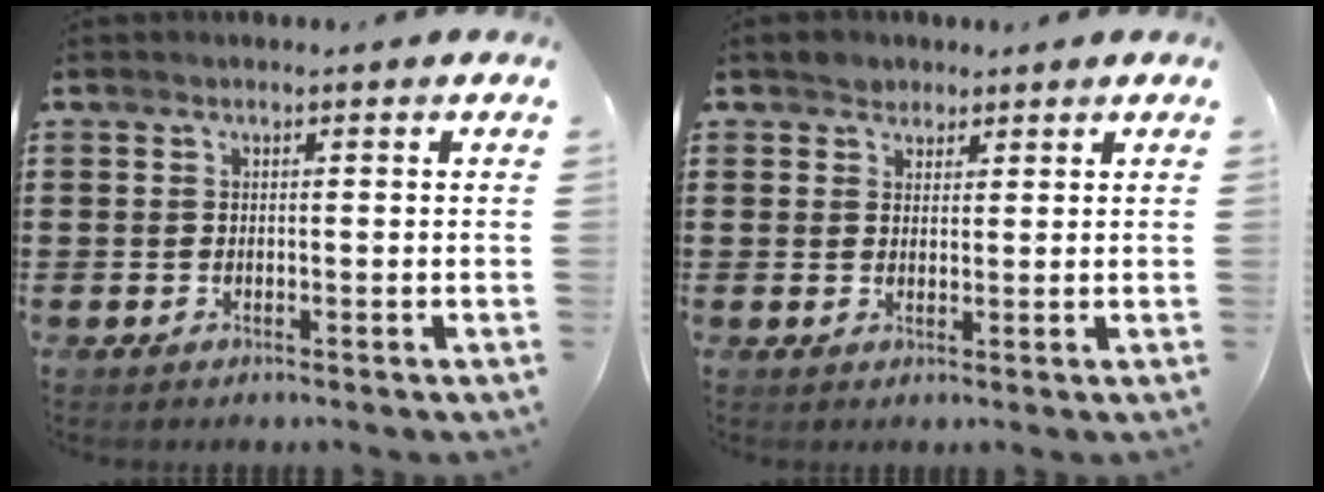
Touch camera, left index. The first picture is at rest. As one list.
[{"total": 2.3, "force": [1.8, 1.4, 0.0], "torque": [0.000, 0.005, 0.033]}]